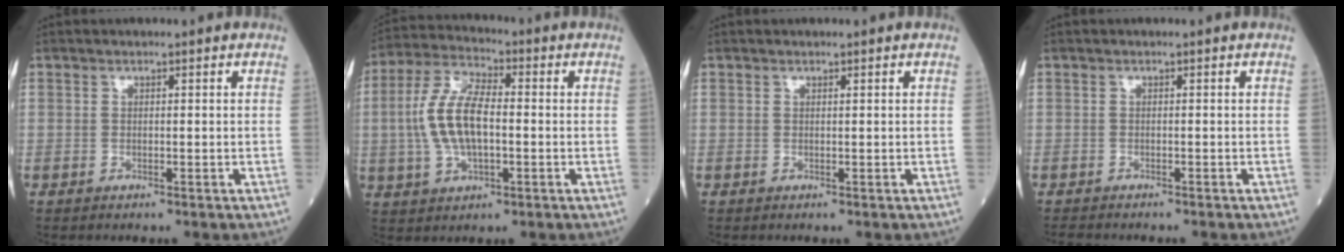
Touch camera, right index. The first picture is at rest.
{"total": 10.5, "force": [-0.5, 4.3, 9.6], "torque": [-0.212, 0.013, -0.009]}
{"total": 0.0}
{"total": 2.4, "force": [-2.2, 0.4, 0.6], "torque": [-0.009, -0.007, -0.034]}